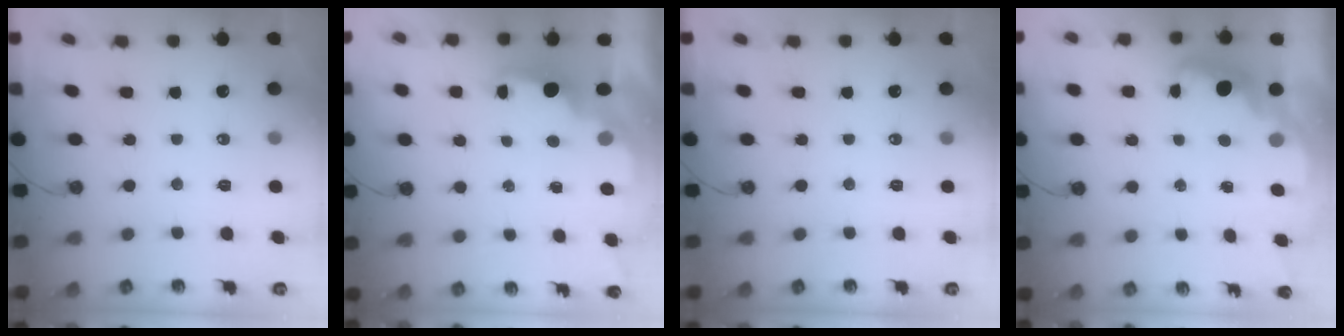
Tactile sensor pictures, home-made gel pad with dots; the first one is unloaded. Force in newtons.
{"total": 2.3, "press": 2.2, "slide": 0.7}
{"total": 0.0}
{"total": 2.5, "press": 2.5, "slide": 0.6}